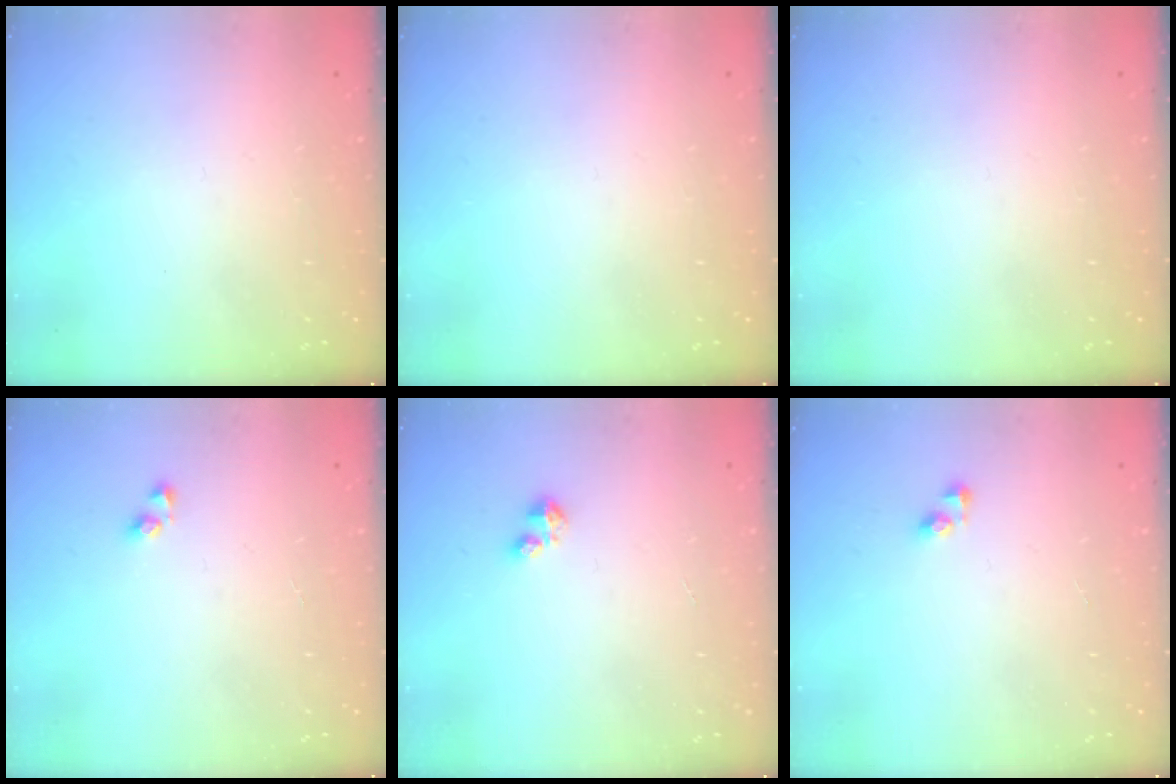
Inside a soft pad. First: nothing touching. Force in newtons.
{"total": 0.0}
{"total": 0.0}
{"total": 2.9, "press": 2.9, "slide": 0.3}
{"total": 1.6, "press": 1.6, "slide": 0.3}
{"total": 3.4, "press": 3.4, "slide": 0.0}